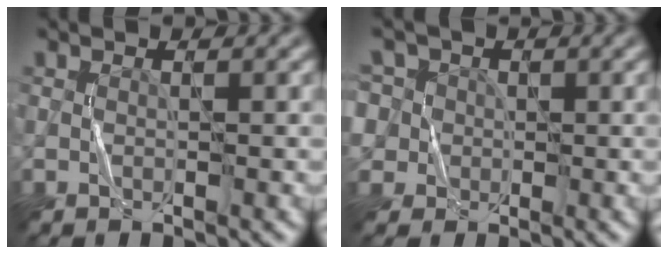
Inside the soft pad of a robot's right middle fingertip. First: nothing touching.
{"total": 7.8, "force": [2.9, 6.5, 3.3], "torque": [-0.067, 0.038, 0.012]}